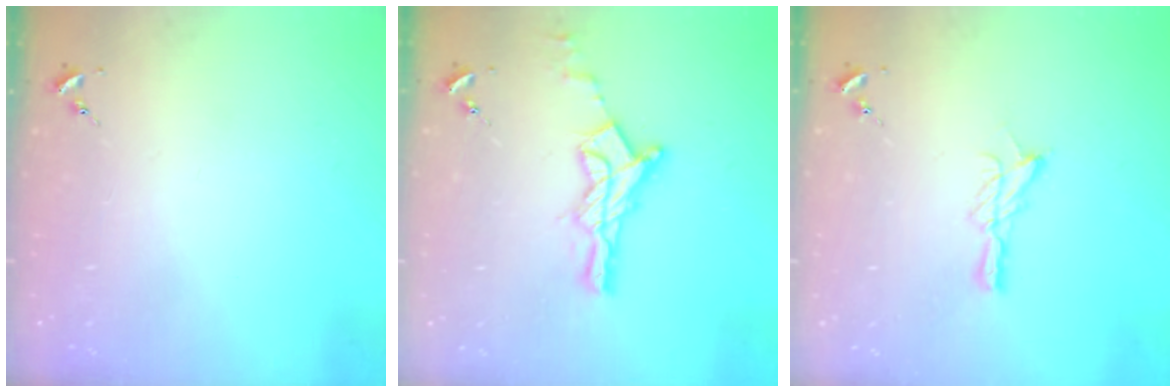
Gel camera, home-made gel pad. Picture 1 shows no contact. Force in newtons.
{"total": 14.2, "press": 14.1, "slide": 1.0}
{"total": 7.6, "press": 7.6, "slide": 0.1}